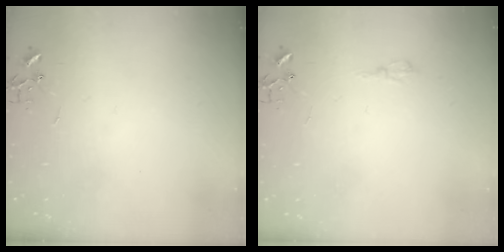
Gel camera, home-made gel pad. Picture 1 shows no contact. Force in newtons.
{"total": 6.5, "press": 6.4, "slide": 0.8}